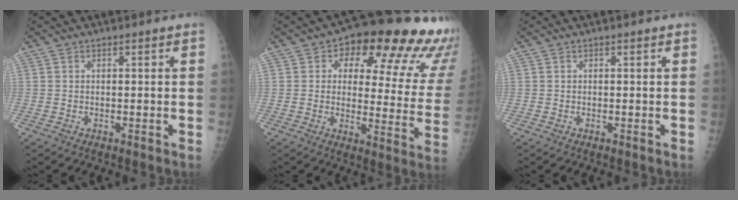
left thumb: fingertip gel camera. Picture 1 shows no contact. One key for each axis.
{"total": 23.1, "fx": 13.4, "fy": 9.8, "fz": 16.1, "tx": -0.161, "ty": -0.042, "tz": 0.156}
{"total": 0.0}